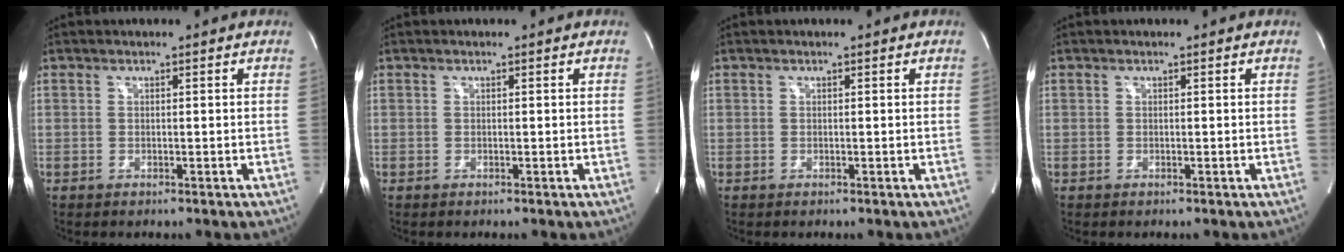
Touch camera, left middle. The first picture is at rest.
{"total": 0.0}
{"total": 0.0}
{"total": 0.0}